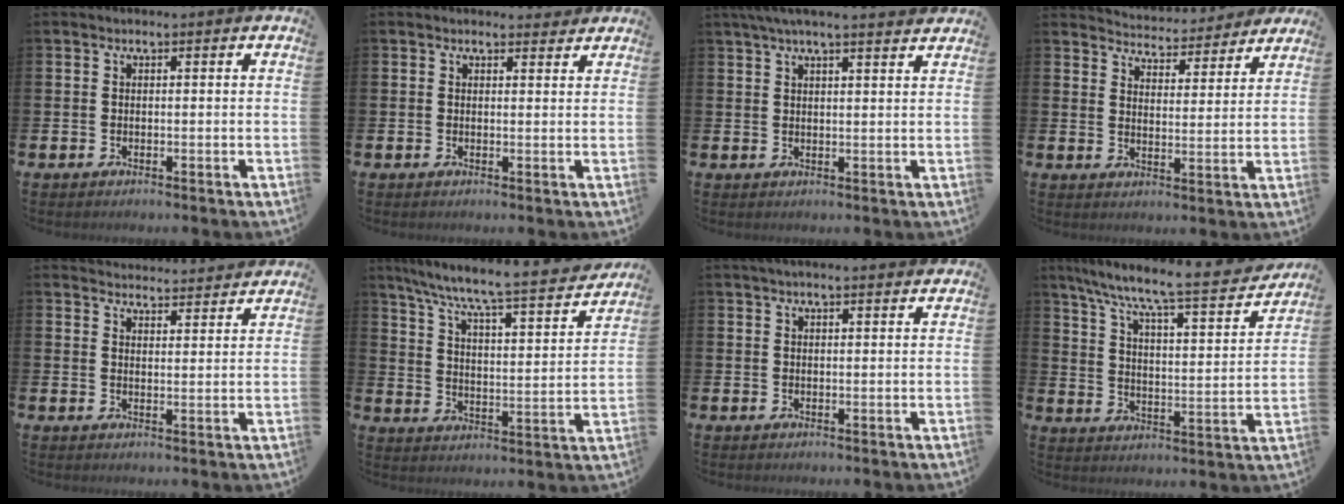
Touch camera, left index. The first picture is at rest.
{"total": 2.4, "force": [2.3, 0.6, -0.1], "torque": [0.007, -0.014, 0.040]}
{"total": 4.6, "force": [4.1, 0.0, 1.9], "torque": [-0.047, -0.009, 0.075]}
{"total": 4.9, "force": [4.8, 0.8, -0.2], "torque": [-0.016, -0.042, 0.082]}
{"total": 4.0, "force": [4.0, 0.3, -0.2], "torque": [-0.005, -0.031, 0.071]}
{"total": 7.4, "force": [6.7, 0.4, 3.0], "torque": [-0.092, -0.055, 0.108]}
{"total": 2.2, "force": [2.0, -0.1, 0.8], "torque": [-0.016, -0.003, 0.036]}
{"total": 8.3, "force": [7.3, 0.8, 3.7], "torque": [-0.098, -0.058, 0.117]}